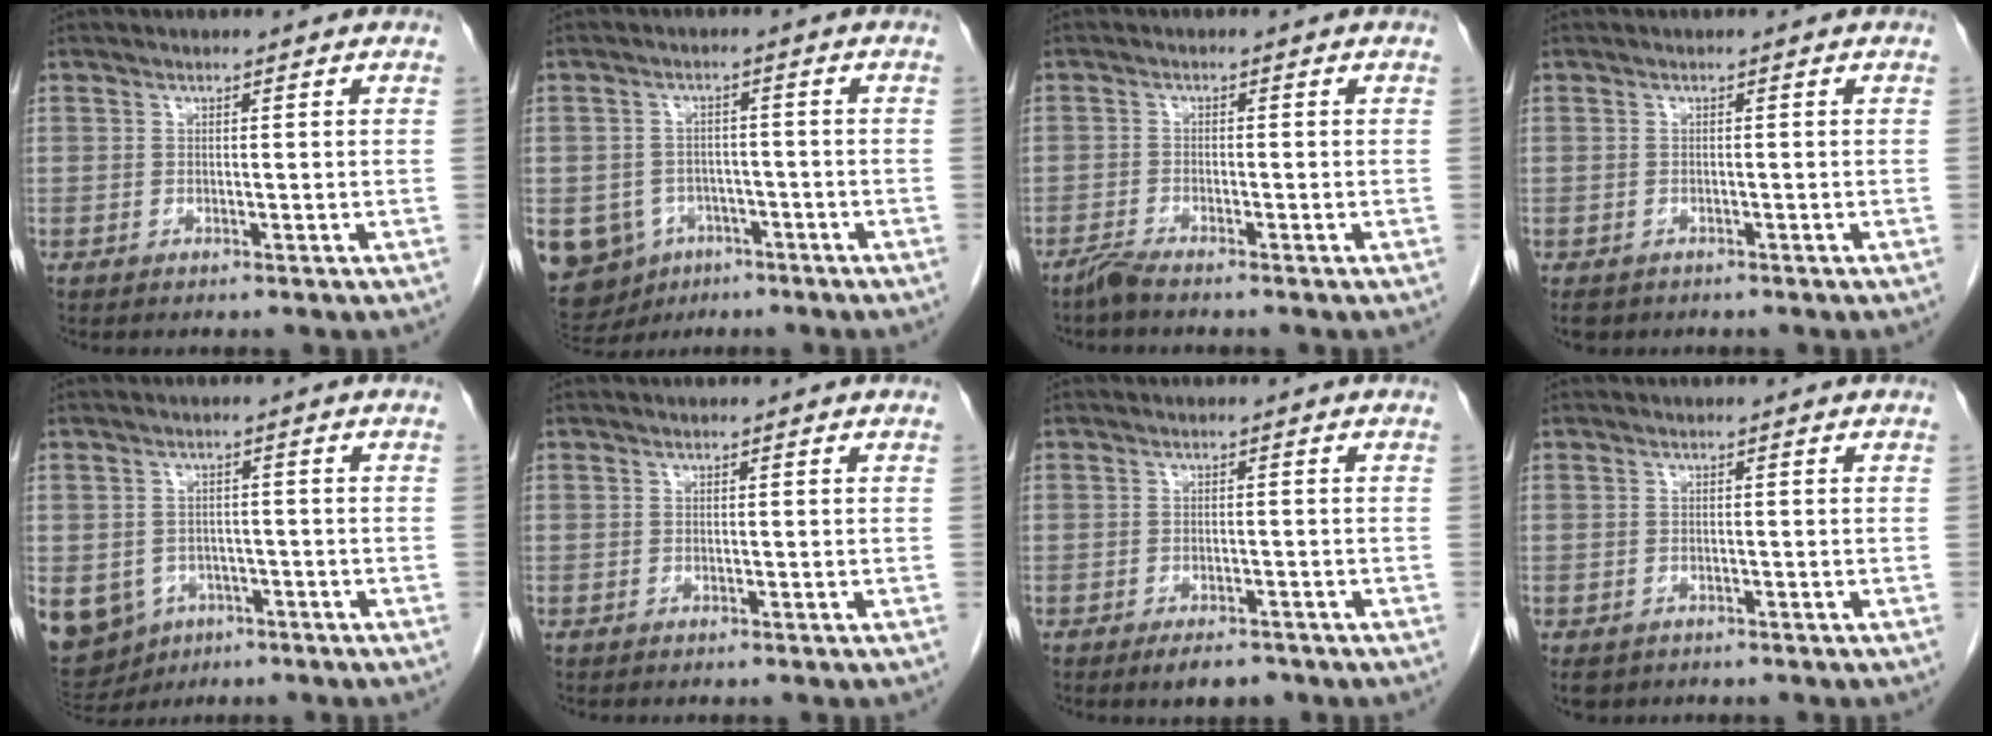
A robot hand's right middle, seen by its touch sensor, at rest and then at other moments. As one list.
[{"total": 11.6, "force": [-5.0, 9.7, 3.7], "torque": [-0.100, 0.011, -0.067]}, {"total": 2.1, "force": [-1.9, -0.1, 0.9], "torque": [-0.027, -0.005, -0.040]}, {"total": 2.4, "force": [-1.8, 1.5, 0.5], "torque": [-0.008, -0.001, -0.023]}, {"total": 19.8, "force": [-8.1, 16.1, 8.1], "torque": [-0.259, -0.003, -0.103]}, {"total": 0.0}, {"total": 3.4, "force": [-2.5, 1.3, 1.9], "torque": [-0.032, -0.005, -0.031]}, {"total": 2.6, "force": [-1.8, 1.7, 0.7], "torque": [-0.009, -0.001, -0.025]}]